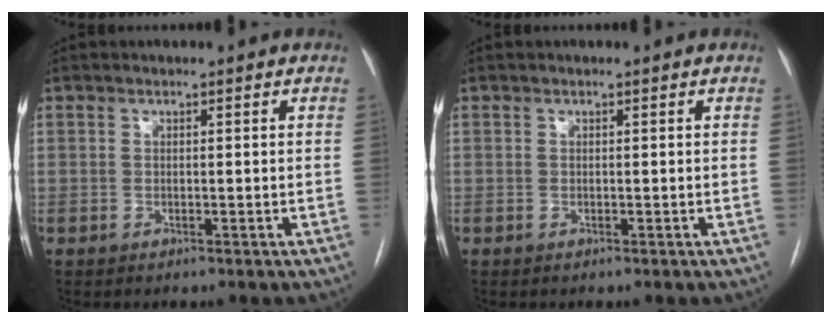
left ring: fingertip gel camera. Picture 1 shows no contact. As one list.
[{"total": 0.0}]